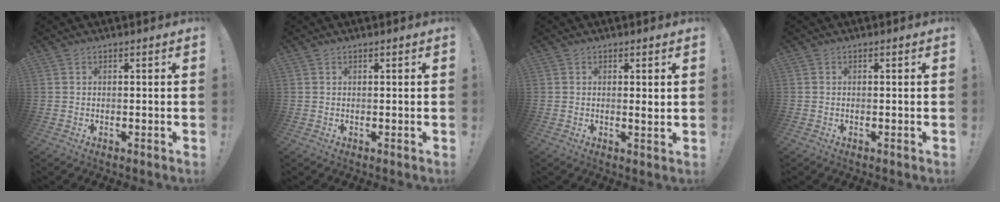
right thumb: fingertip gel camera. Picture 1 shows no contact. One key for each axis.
{"total": 0.0}
{"total": 1.4, "fx": 0.6, "fy": 0.1, "fz": 1.3, "tx": -0.013, "ty": -0.007, "tz": 0.007}
{"total": 0.9, "fx": 0.0, "fy": -0.3, "fz": 0.9, "tx": -0.011, "ty": -0.002, "tz": -0.001}